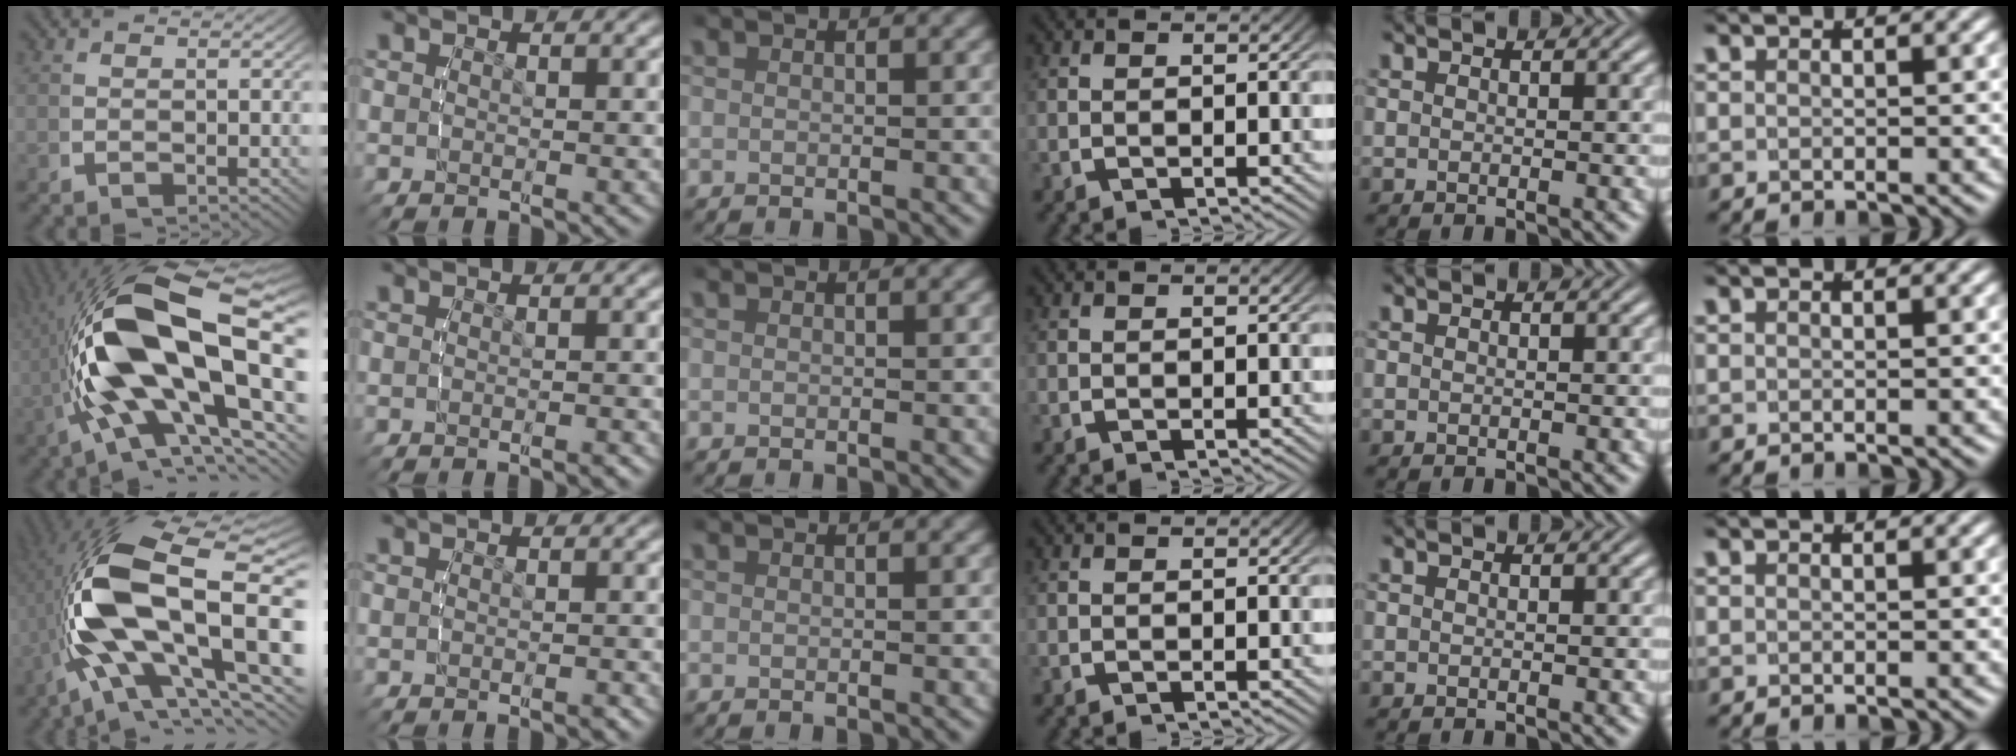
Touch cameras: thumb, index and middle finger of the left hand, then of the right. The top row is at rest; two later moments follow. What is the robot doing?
{"motion": "lift_and_place", "object": "button"}